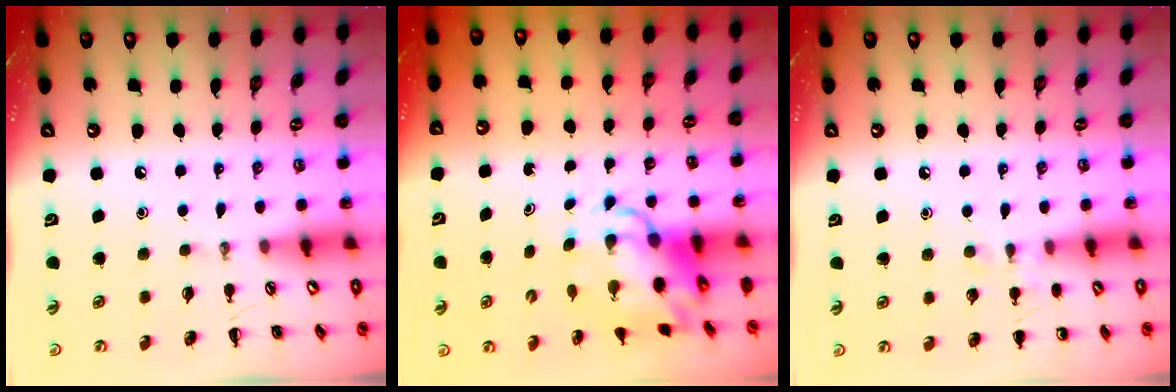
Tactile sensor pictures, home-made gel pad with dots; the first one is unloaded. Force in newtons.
{"total": 8.5, "press": 8.2, "slide": 2.2}
{"total": 5.3, "press": 5.0, "slide": 1.8}